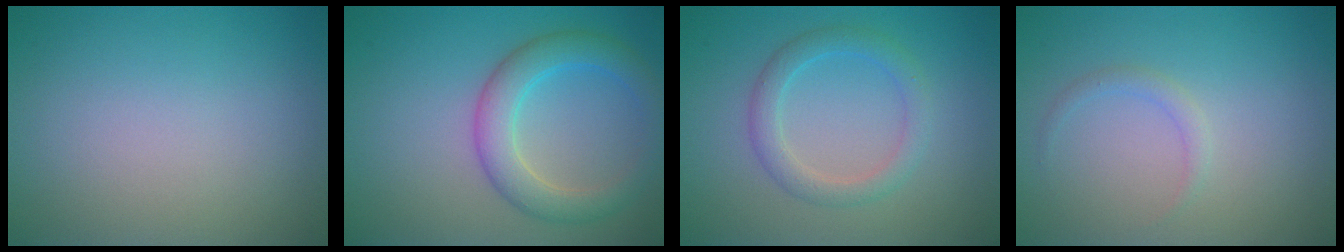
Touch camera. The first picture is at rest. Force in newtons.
{"total": 4.4, "press": 4.4, "slide": 0.0}
{"total": 2.7, "press": 2.6, "slide": 0.1}
{"total": 1.1, "press": 1.1, "slide": 0.0}